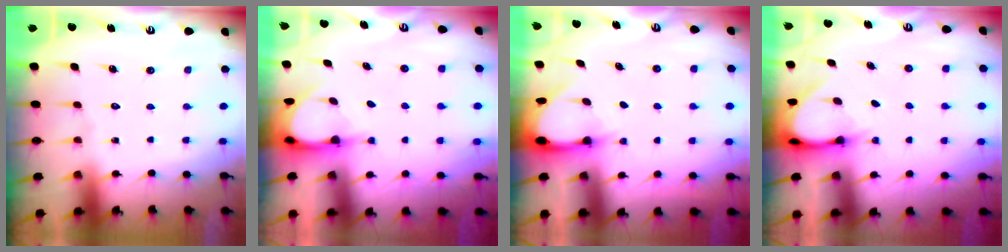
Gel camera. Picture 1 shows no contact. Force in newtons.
{"total": 3.9, "press": 3.9, "slide": 0.2}
{"total": 3.0, "press": 3.0, "slide": 0.4}
{"total": 3.9, "press": 3.9, "slide": 0.4}